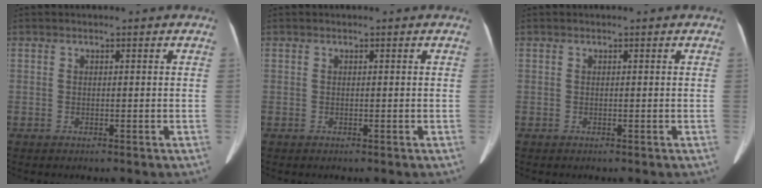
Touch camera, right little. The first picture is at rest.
{"total": 0.0}
{"total": 0.0}